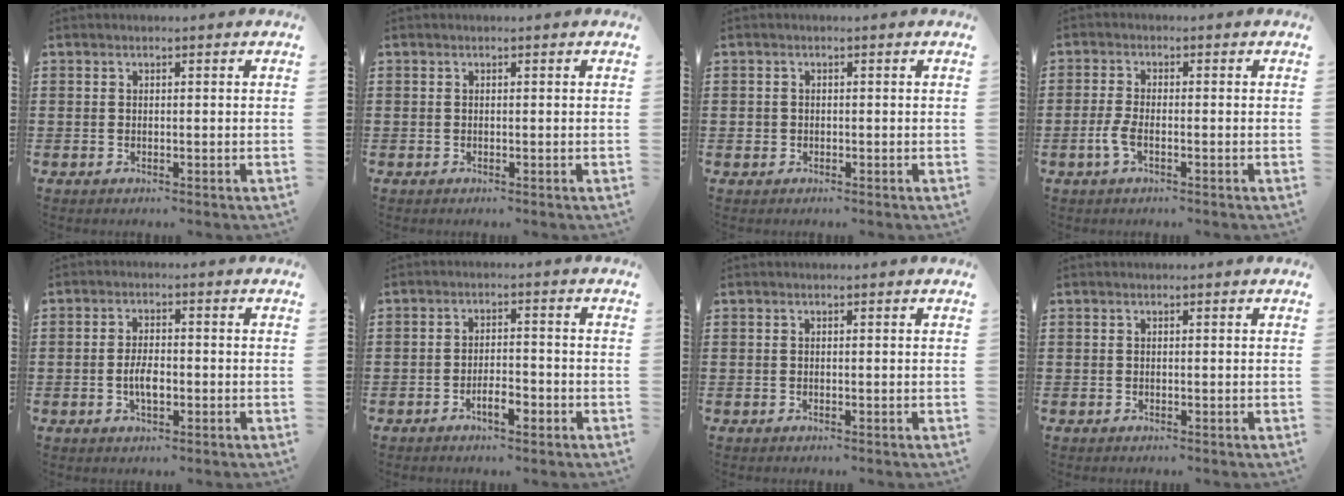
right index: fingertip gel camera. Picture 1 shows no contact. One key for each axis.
{"total": 0.0}
{"total": 0.9, "fx": 0.0, "fy": 0.8, "fz": 0.1, "tx": -0.004, "ty": 0.007, "tz": -0.003}
{"total": 2.8, "fx": -1.1, "fy": 0.7, "fz": 2.4, "tx": -0.065, "ty": -0.010, "tz": -0.025}
{"total": 3.8, "fx": -0.9, "fy": 1.5, "fz": 3.4, "tx": -0.071, "ty": -0.003, "tz": -0.017}
{"total": 4.4, "fx": -2.4, "fy": 1.7, "fz": 3.3, "tx": -0.063, "ty": 0.005, "tz": -0.047}
{"total": 0.0}
{"total": 0.0}